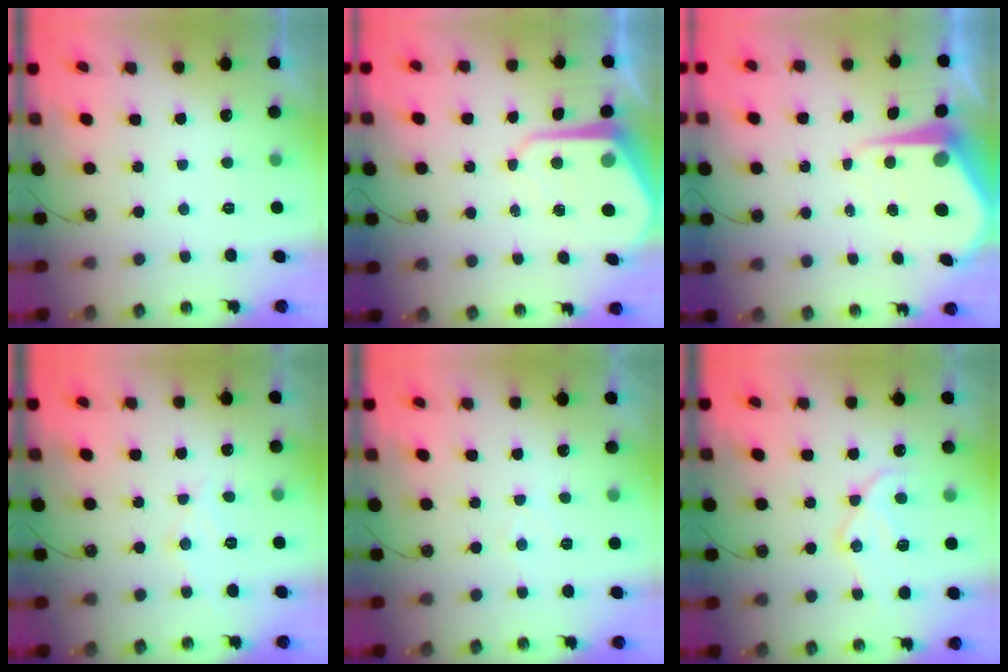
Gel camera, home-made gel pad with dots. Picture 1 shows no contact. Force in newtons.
{"total": 9.0, "press": 9.0, "slide": 0.5}
{"total": 10.5, "press": 10.5, "slide": 0.9}
{"total": 8.0, "press": 8.0, "slide": 0.6}
{"total": 3.8, "press": 3.8, "slide": 0.5}
{"total": 13.5, "press": 13.5, "slide": 1.1}